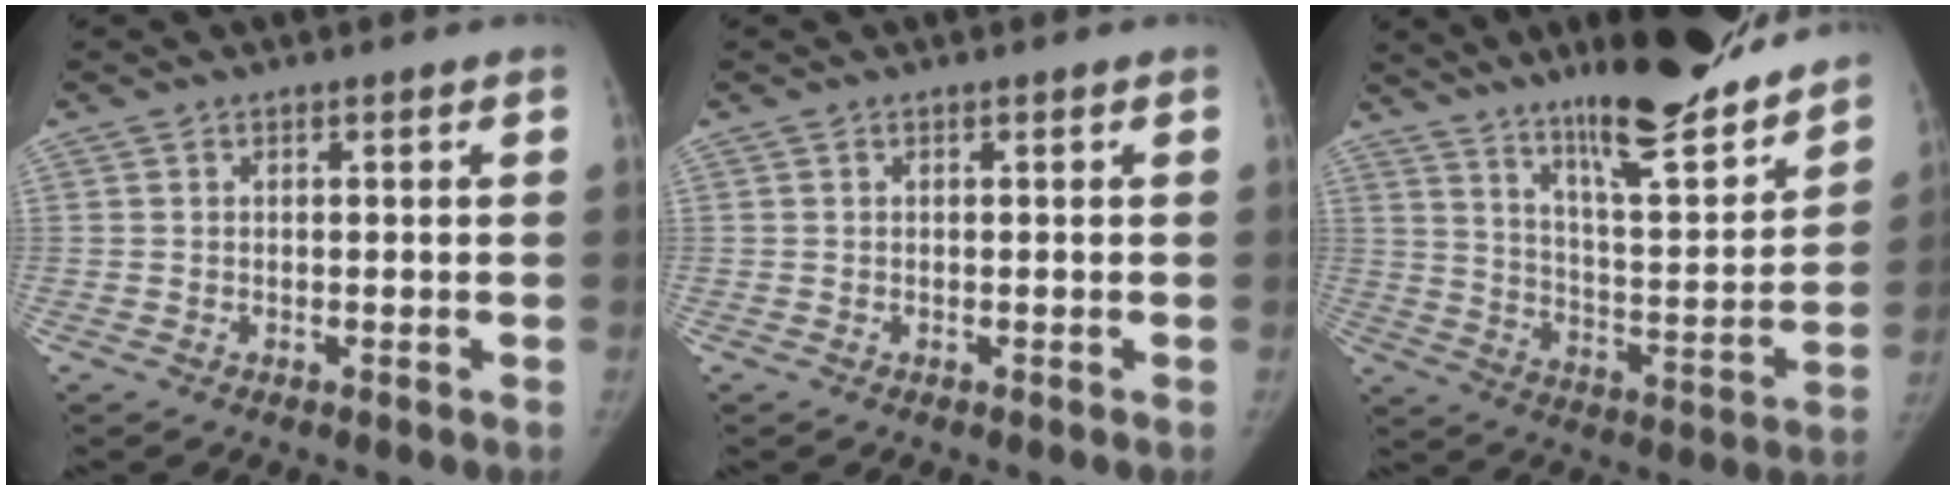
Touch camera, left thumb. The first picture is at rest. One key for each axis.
{"total": 0.0}
{"total": 22.7, "fx": 17.9, "fy": 3.8, "fz": 13.5, "tx": -0.178, "ty": -0.095, "tz": 0.282}